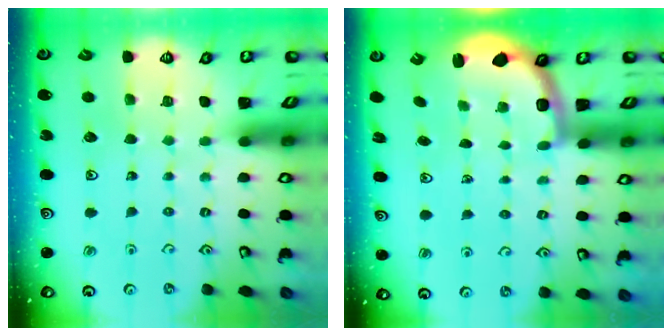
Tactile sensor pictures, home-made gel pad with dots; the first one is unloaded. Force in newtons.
{"total": 2.3, "press": 2.0, "slide": 1.2}